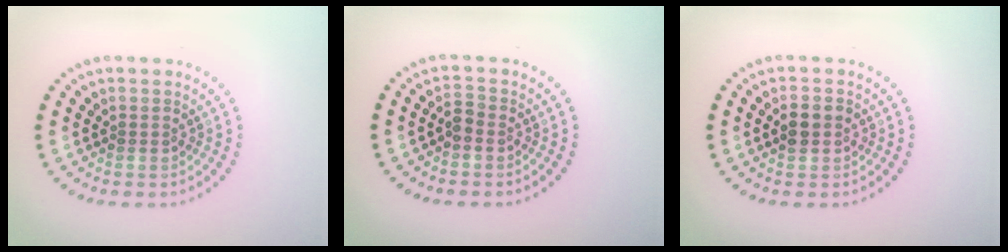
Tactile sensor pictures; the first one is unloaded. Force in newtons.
{"total": 1.0, "press": 1.0, "slide": 0.3}
{"total": 2.4, "press": 2.4, "slide": 0.2}